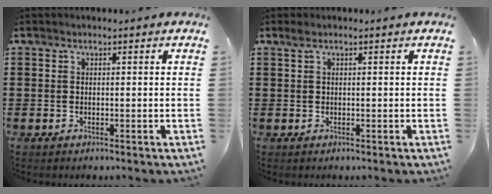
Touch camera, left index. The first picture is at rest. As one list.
[{"total": 0.6, "force": [0.3, 0.1, 0.5], "torque": [-0.010, 0.001, 0.006]}]